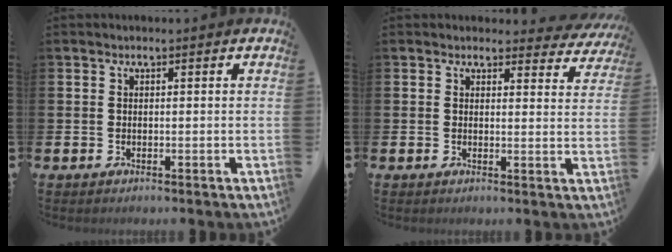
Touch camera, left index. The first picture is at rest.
{"total": 2.2, "force": [2.0, 0.9, 0.1], "torque": [-0.001, -0.010, 0.031]}